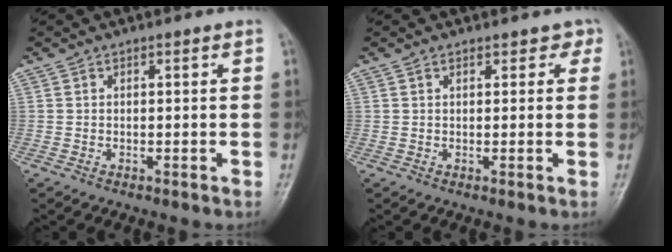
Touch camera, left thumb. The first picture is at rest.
{"total": 2.4, "force": [1.4, 1.5, 1.0], "torque": [0.010, -0.003, 0.014]}